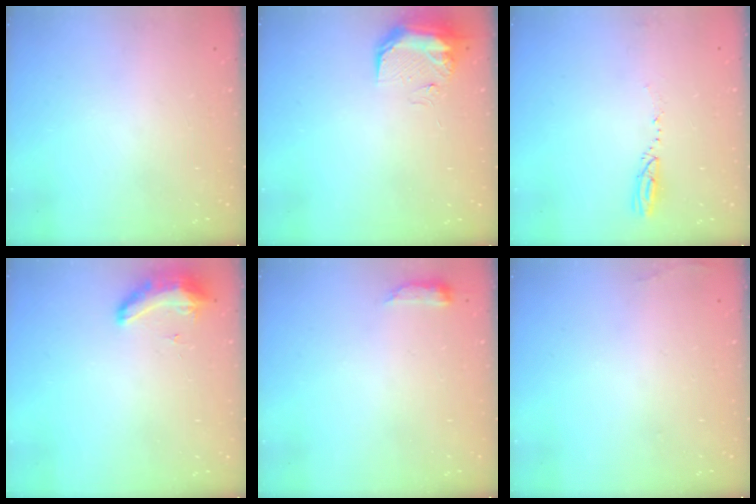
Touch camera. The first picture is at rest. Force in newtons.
{"total": 16.9, "press": 11.4, "slide": 12.5}
{"total": 3.4, "press": 3.2, "slide": 1.2}
{"total": 8.7, "press": 8.4, "slide": 2.3}
{"total": 3.6, "press": 3.5, "slide": 0.7}
{"total": 5.8, "press": 3.3, "slide": 4.7}